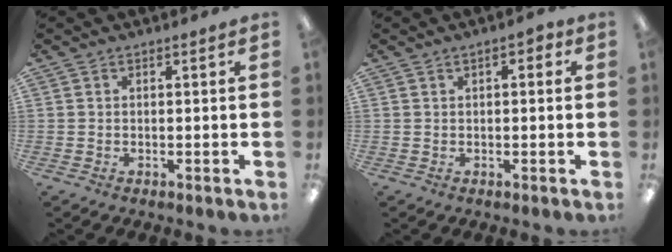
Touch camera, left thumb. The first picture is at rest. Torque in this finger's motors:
{"motor_torque": [-0.19, -0.04, -0.15, -0.22, -0.01]}